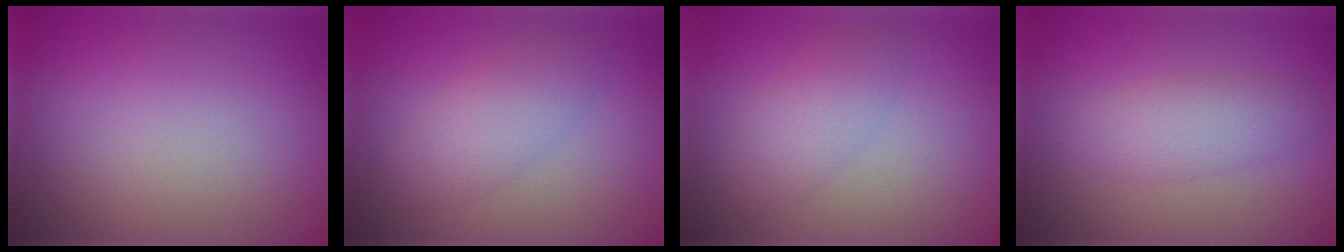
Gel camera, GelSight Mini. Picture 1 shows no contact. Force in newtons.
{"total": 3.0, "press": 3.0, "slide": 0.0}
{"total": 2.5, "press": 2.5, "slide": 0.1}
{"total": 2.7, "press": 2.7, "slide": 0.0}